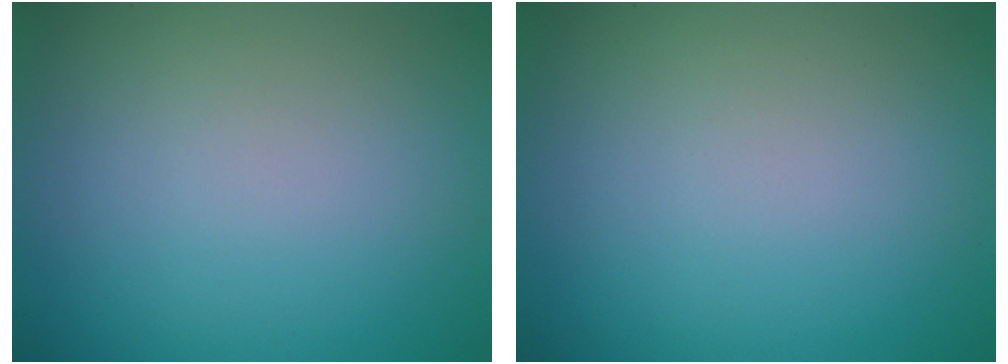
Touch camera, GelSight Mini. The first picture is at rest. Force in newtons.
{"total": 0.0}